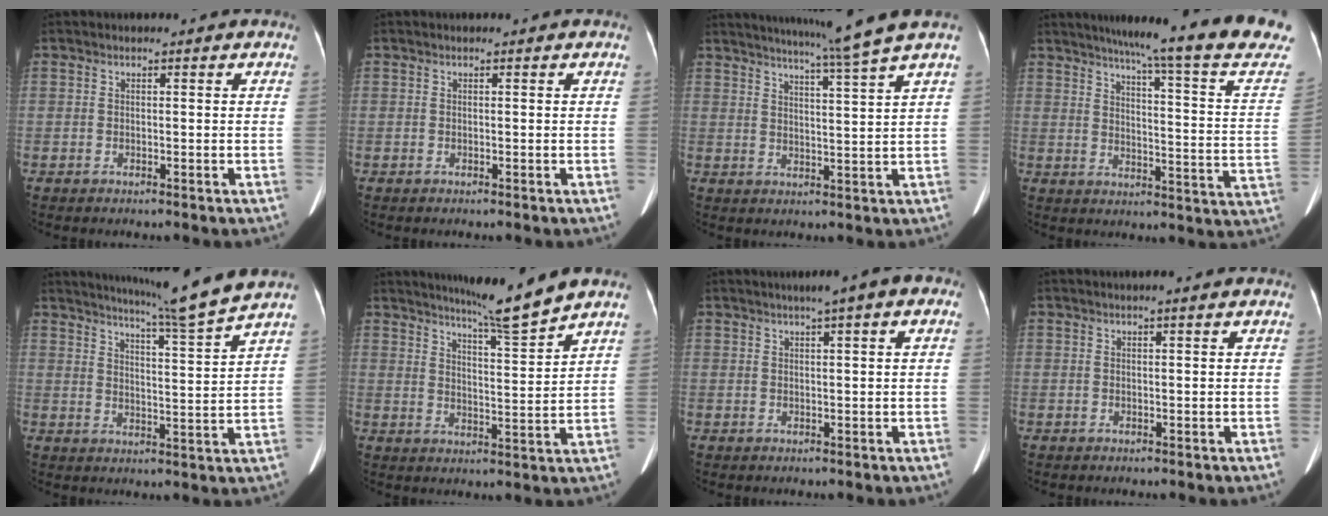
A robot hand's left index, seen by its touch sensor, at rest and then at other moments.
{"total": 0.0}
{"total": 9.5, "force": [7.9, -2.8, 4.6], "torque": [-0.071, -0.020, 0.112]}
{"total": 23.8, "force": [20.0, -0.9, 12.9], "torque": [-0.179, -0.067, 0.238]}
{"total": 10.9, "force": [9.6, -2.7, 4.4], "torque": [-0.077, -0.032, 0.142]}
{"total": 8.4, "force": [7.4, -1.8, 3.6], "torque": [-0.061, -0.018, 0.121]}
{"total": 6.2, "force": [3.2, 0.7, 5.3], "torque": [-0.065, 0.031, 0.038]}
{"total": 0.9, "force": [0.6, -0.1, 0.7], "torque": [-0.014, 0.002, 0.011]}